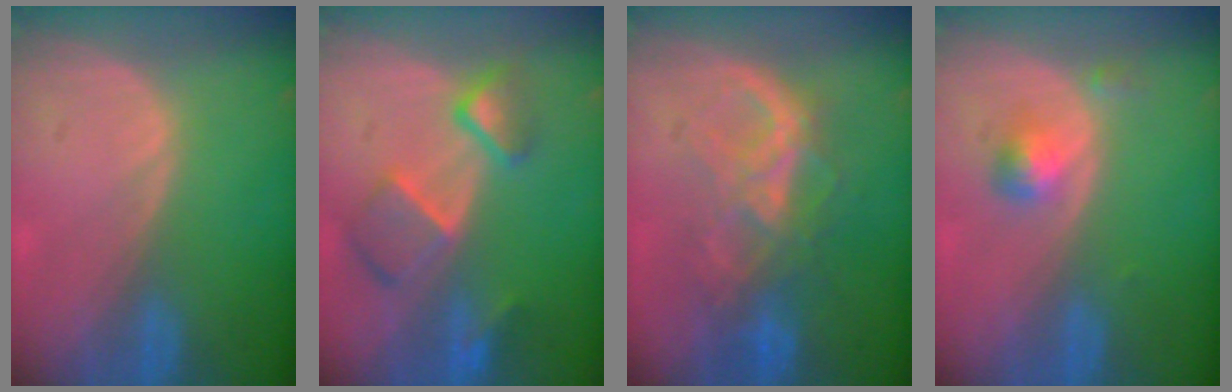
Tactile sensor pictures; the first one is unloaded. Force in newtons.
{"total": 7.7, "press": 6.7, "slide": 3.9}
{"total": 7.5, "press": 7.3, "slide": 1.6}
{"total": 2.8, "press": 2.7, "slide": 0.2}